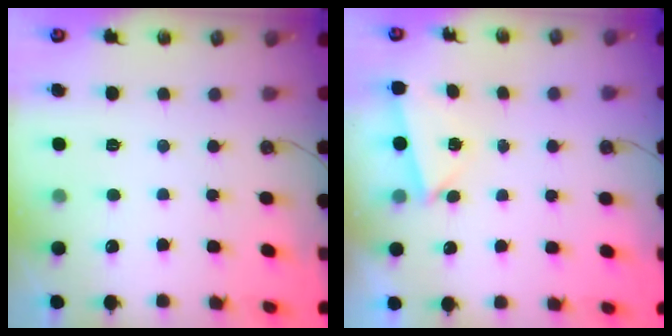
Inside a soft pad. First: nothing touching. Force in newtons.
{"total": 2.2, "press": 1.2, "slide": 1.8}